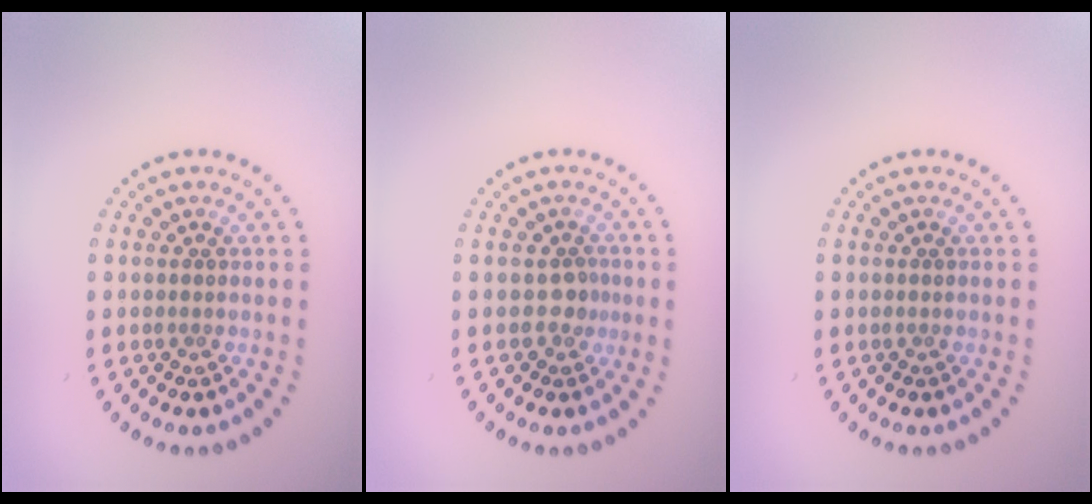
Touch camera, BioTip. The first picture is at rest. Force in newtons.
{"total": 1.3, "press": 1.1, "slide": 0.8}
{"total": 0.0}